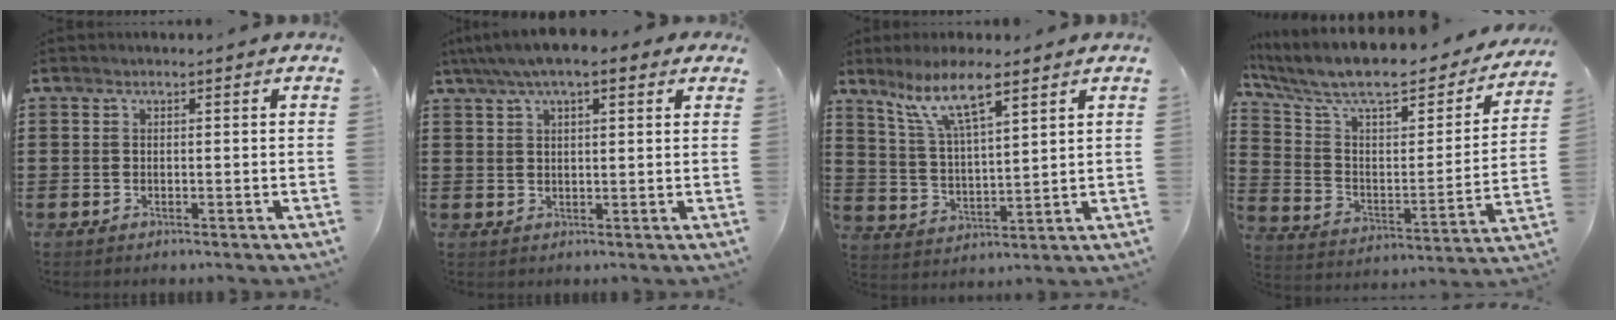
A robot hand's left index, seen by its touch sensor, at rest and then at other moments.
{"total": 5.1, "force": [3.3, 2.0, 3.4], "torque": [-0.073, 0.007, 0.058]}
{"total": 9.3, "force": [6.4, 2.0, 6.5], "torque": [-0.141, -0.010, 0.113]}
{"total": 10.1, "force": [8.2, 2.5, 5.3], "torque": [-0.139, -0.054, 0.139]}